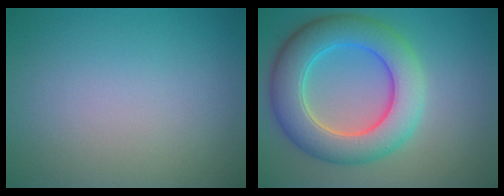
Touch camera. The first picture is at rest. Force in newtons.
{"total": 8.4, "press": 8.4, "slide": 0.5}